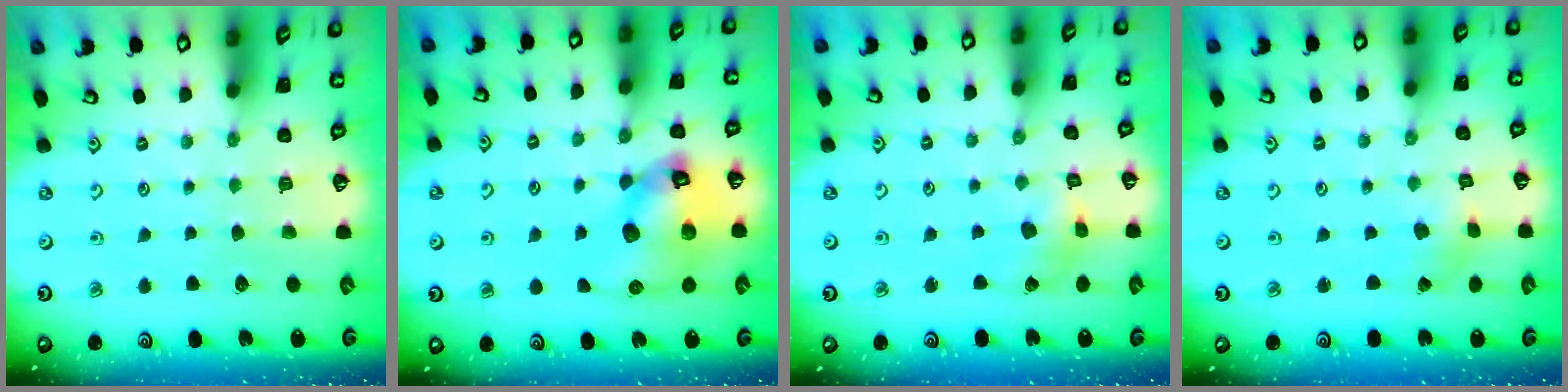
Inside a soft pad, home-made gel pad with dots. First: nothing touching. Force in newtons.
{"total": 14.5, "press": 14.4, "slide": 1.9}
{"total": 4.3, "press": 4.3, "slide": 0.4}
{"total": 1.1, "press": 1.0, "slide": 0.4}